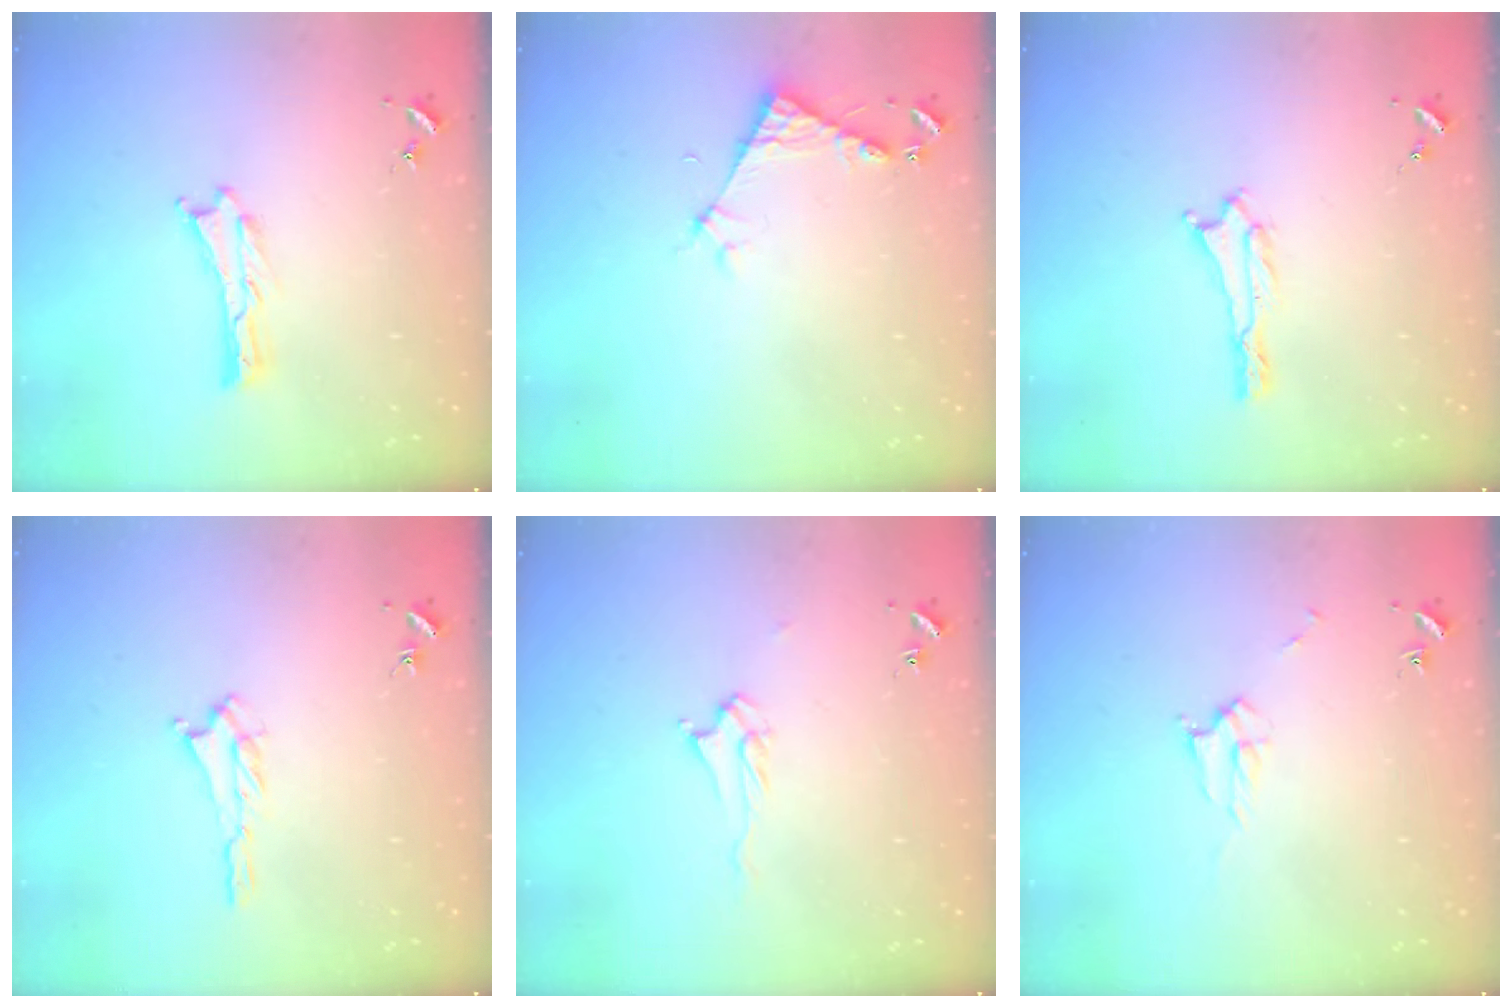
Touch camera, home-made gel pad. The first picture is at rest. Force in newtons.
{"total": 4.3, "press": 4.3, "slide": 0.4}
{"total": 0.0}
{"total": 1.2, "press": 1.1, "slide": 0.5}
{"total": 2.5, "press": 2.4, "slide": 0.4}
{"total": 2.3, "press": 2.3, "slide": 0.3}